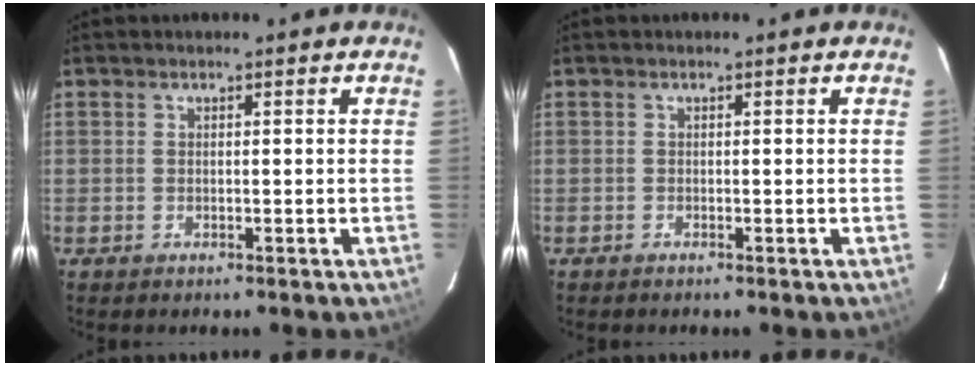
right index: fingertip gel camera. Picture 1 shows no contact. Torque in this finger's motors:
{"motor_torque": [0.17, -0.02, 0.00, 0.01]}